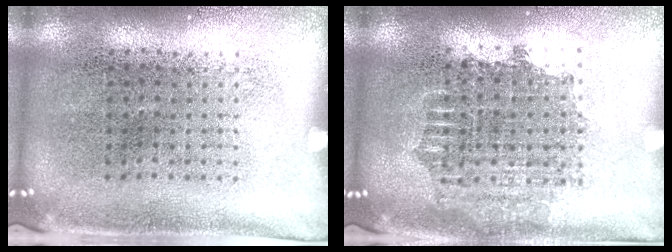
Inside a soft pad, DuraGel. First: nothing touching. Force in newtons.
{"total": 1.6, "press": 1.3, "slide": 0.9}